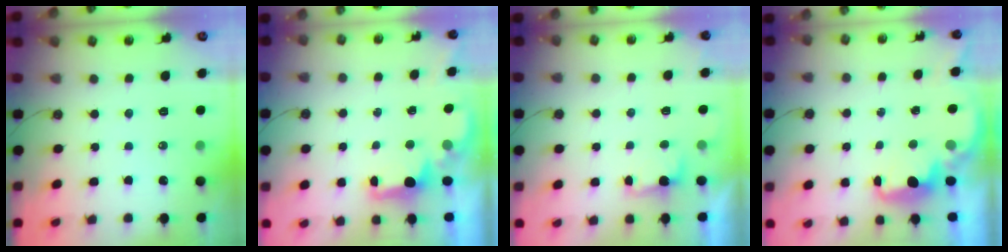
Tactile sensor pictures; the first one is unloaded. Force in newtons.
{"total": 2.0, "press": 1.9, "slide": 0.7}
{"total": 2.6, "press": 2.4, "slide": 0.9}
{"total": 2.3, "press": 2.2, "slide": 0.9}